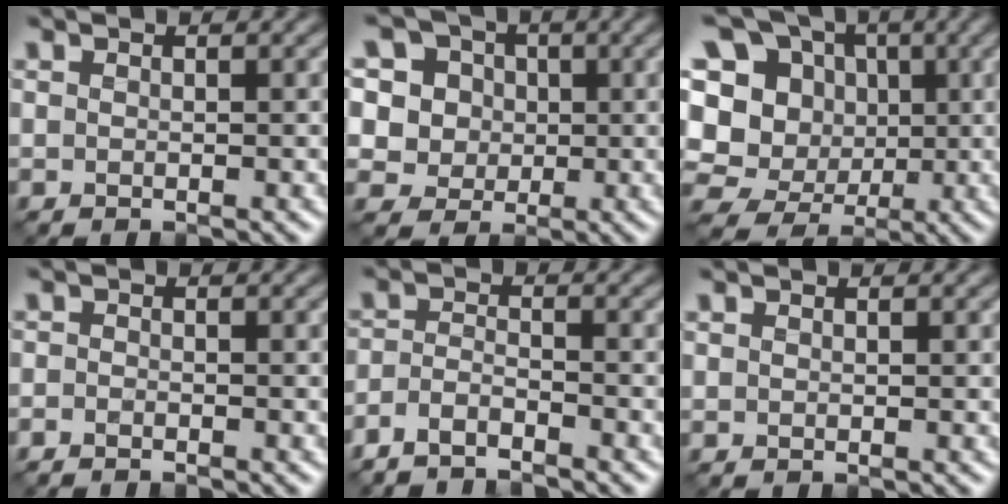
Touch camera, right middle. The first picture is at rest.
{"total": 9.6, "force": [3.8, 7.9, 3.8], "torque": [-0.102, 0.028, 0.050]}
{"total": 14.9, "force": [0.4, 13.8, 5.5], "torque": [-0.181, 0.025, -0.007]}
{"total": 1.2, "force": [-1.2, 0.1, 0.2], "torque": [-0.006, 0.000, -0.027]}
{"total": 2.7, "force": [-2.5, 0.4, 1.0], "torque": [-0.026, -0.001, -0.059]}
{"total": 0.0}